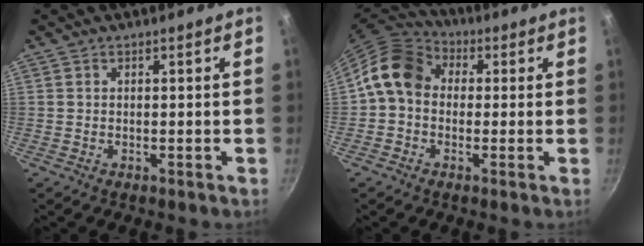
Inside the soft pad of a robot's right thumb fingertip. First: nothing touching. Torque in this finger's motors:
{"motor_torque": [1.75, 1.71, 0.73, -0.49, 0.12]}